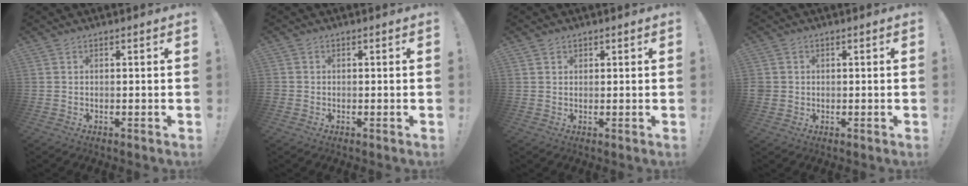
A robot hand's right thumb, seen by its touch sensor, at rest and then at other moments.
{"total": 1.2, "force": [-0.3, 1.1, 0.3], "torque": [-0.005, 0.003, -0.006]}
{"total": 1.4, "force": [0.9, 1.1, 0.2], "torque": [0.002, -0.002, 0.016]}
{"total": 2.3, "force": [0.4, 2.2, 0.6], "torque": [-0.005, 0.001, 0.007]}